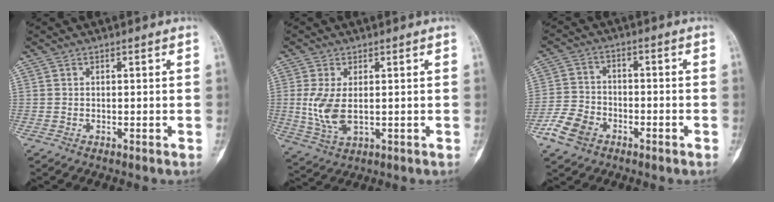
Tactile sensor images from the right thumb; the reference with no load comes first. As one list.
[{"total": 7.5, "force": [0.3, 3.9, 6.4], "torque": [-0.139, -0.010, 0.017]}, {"total": 7.1, "force": [-3.9, 4.9, 3.3], "torque": [-0.055, 0.025, -0.073]}]